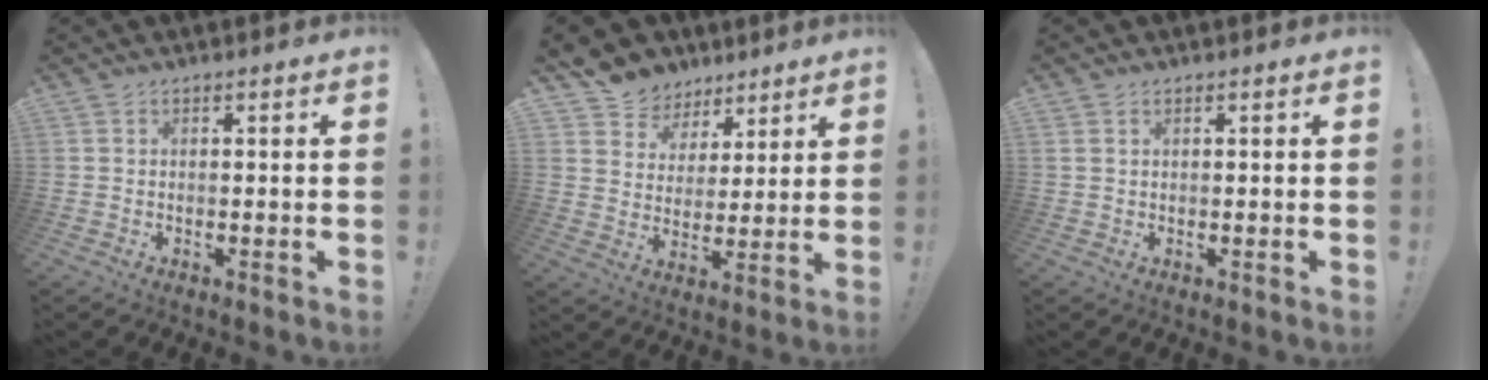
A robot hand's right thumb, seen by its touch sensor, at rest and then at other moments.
{"total": 8.7, "force": [5.6, 6.6, 0.9], "torque": [-0.028, -0.040, 0.117]}
{"total": 1.0, "force": [0.6, 0.5, 0.6], "torque": [-0.016, 0.003, 0.013]}